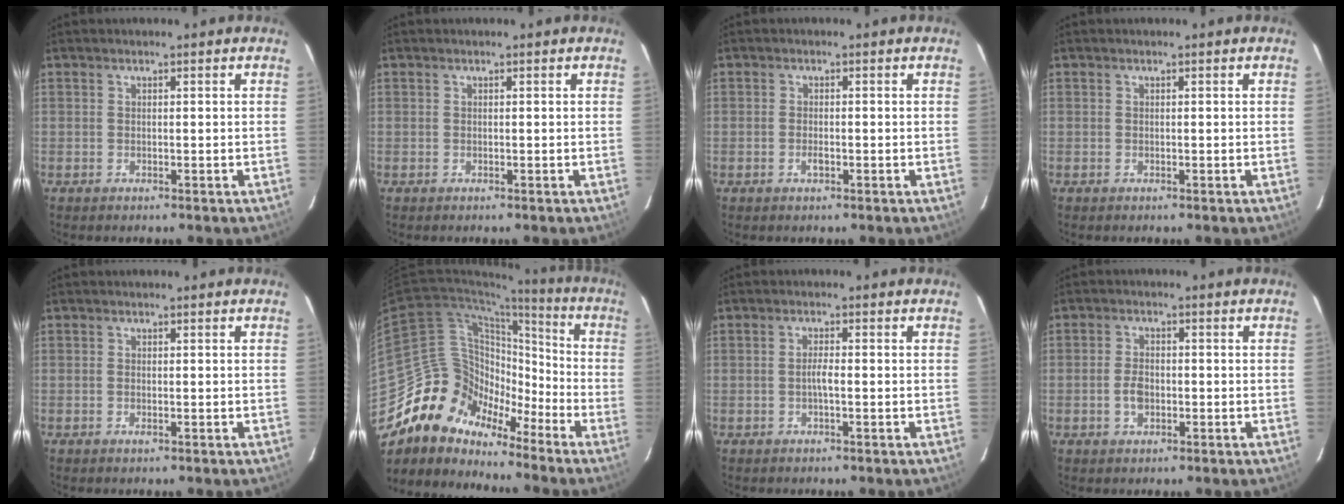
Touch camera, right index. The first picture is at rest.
{"total": 0.0}
{"total": 1.5, "force": [-0.7, 0.7, 1.2], "torque": [-0.023, 0.000, -0.012]}
{"total": 0.0}
{"total": 0.6, "force": [-0.2, 0.3, 0.5], "torque": [-0.011, -0.001, -0.005]}
{"total": 14.1, "force": [-11.1, 8.4, 2.7], "torque": [-0.044, 0.045, -0.199]}
{"total": 1.8, "force": [-0.5, 0.2, 1.7], "torque": [-0.033, 0.003, -0.012]}
{"total": 3.7, "force": [-1.0, 2.4, 2.6], "torque": [-0.053, 0.003, -0.016]}